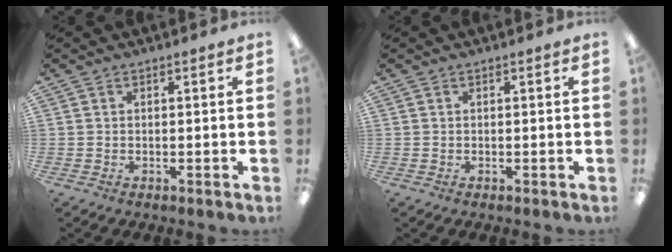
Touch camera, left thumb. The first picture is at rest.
{"total": 0.0}